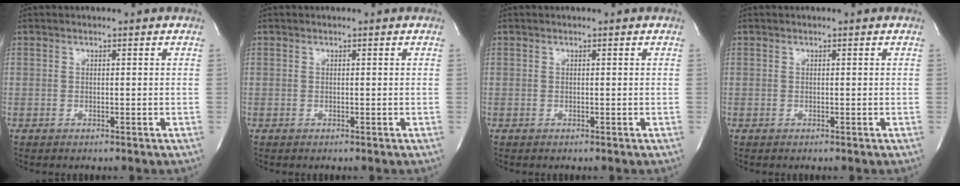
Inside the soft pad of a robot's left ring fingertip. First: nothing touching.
{"total": 0.0}
{"total": 0.0}
{"total": 0.0}